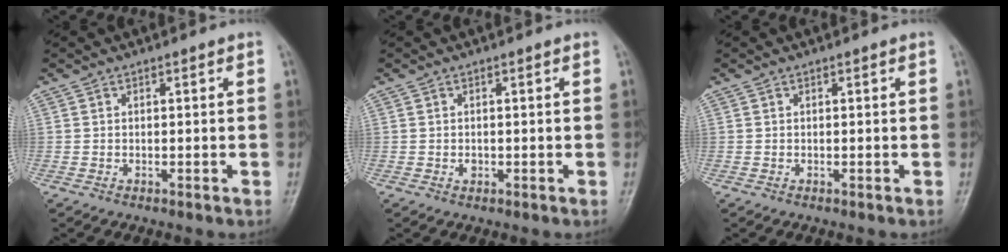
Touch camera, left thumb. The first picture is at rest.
{"total": 0.8, "force": [-0.1, 0.6, 0.5], "torque": [-0.005, 0.000, -0.001]}
{"total": 0.0}